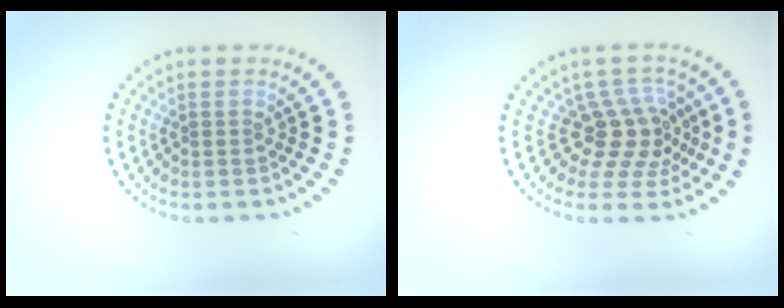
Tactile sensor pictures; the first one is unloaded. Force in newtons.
{"total": 3.9, "press": 2.9, "slide": 2.6}